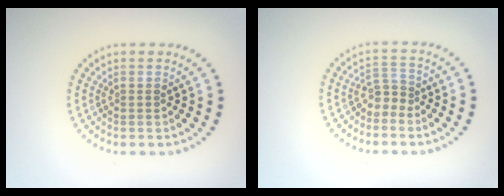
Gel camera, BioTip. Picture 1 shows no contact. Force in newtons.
{"total": 1.8, "press": 1.2, "slide": 1.3}